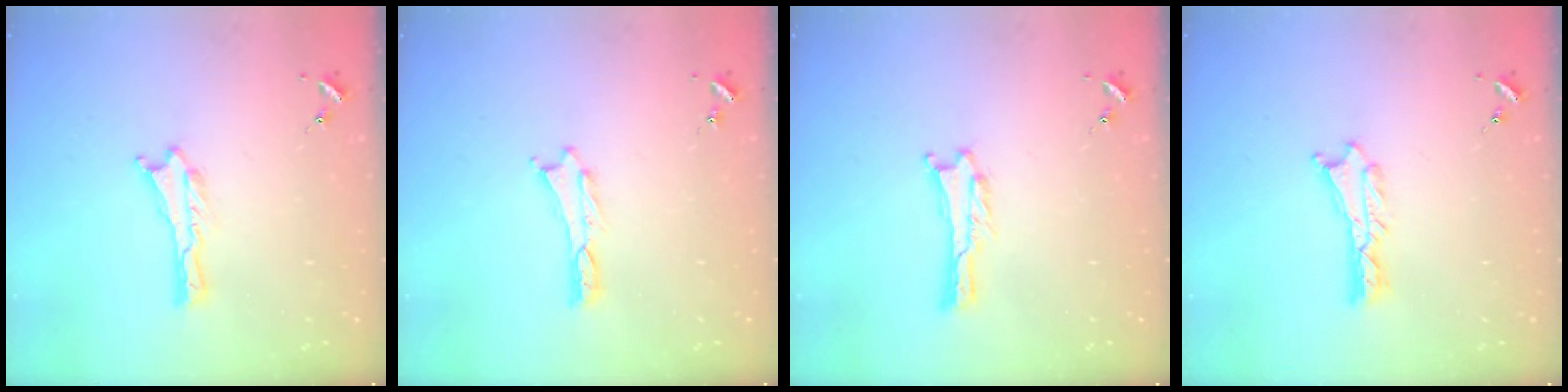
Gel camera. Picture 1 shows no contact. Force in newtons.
{"total": 0.0}
{"total": 0.5, "press": 0.5, "slide": 0.1}
{"total": 0.7, "press": 0.6, "slide": 0.2}